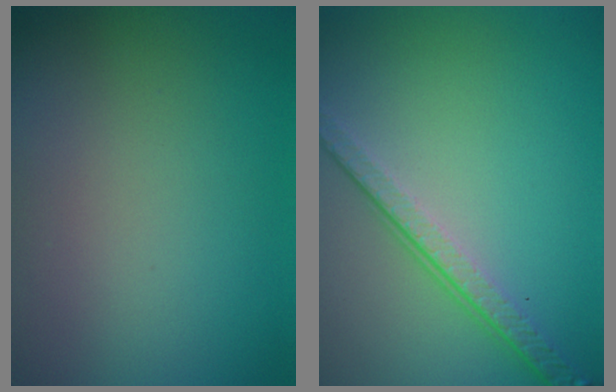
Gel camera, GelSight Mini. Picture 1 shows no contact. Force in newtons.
{"total": 4.0, "press": 2.8, "slide": 2.8}